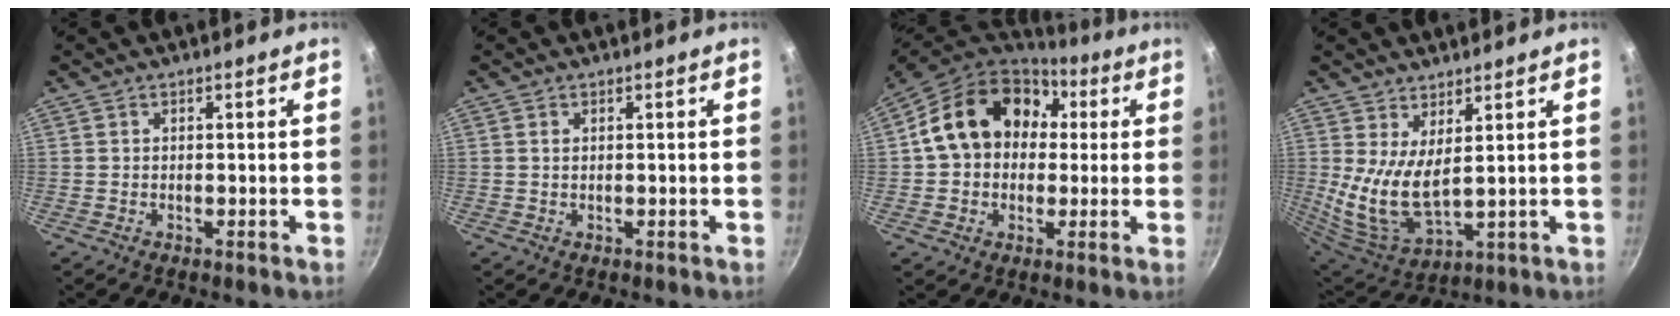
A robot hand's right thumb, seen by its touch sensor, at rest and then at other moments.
{"total": 0.8, "force": [0.2, 0.6, 0.5], "torque": [-0.009, 0.003, 0.004]}
{"total": 18.8, "force": [3.6, 14.6, 11.3], "torque": [-0.170, 0.037, 0.051]}
{"total": 10.7, "force": [3.1, 4.6, 9.1], "torque": [-0.175, -0.045, 0.068]}